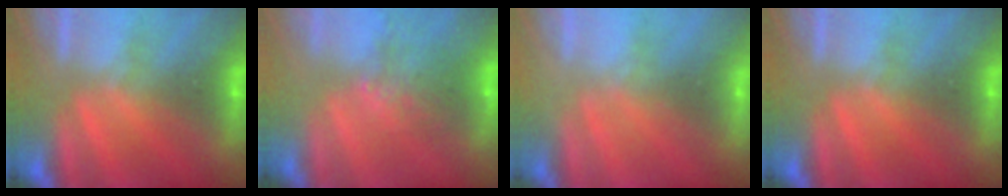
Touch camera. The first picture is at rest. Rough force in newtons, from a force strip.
{"total": 7.8}
{"total": 2.3}
{"total": 0.0}